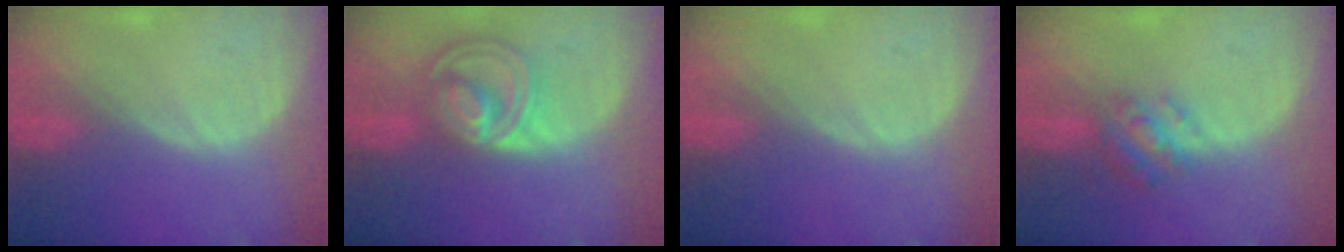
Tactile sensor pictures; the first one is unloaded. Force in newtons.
{"total": 8.5, "press": 7.2, "slide": 4.5}
{"total": 0.0}
{"total": 4.8, "press": 4.5, "slide": 1.7}